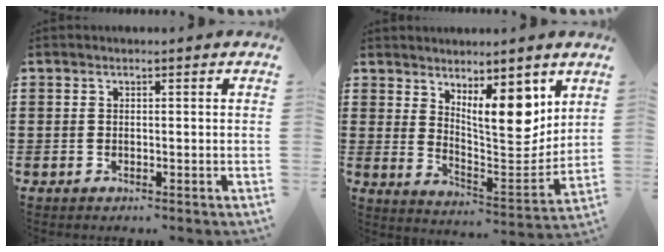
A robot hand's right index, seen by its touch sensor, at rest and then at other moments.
{"total": 9.7, "force": [6.0, 3.8, 6.6], "torque": [-0.104, -0.033, 0.103]}